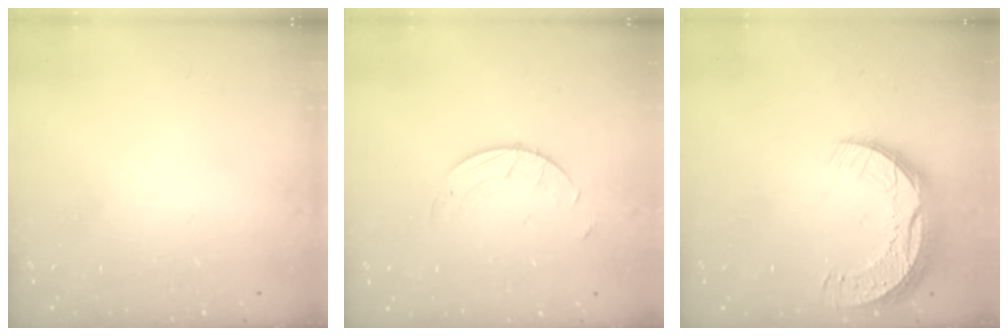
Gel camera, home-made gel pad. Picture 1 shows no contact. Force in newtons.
{"total": 2.6, "press": 2.6, "slide": 0.2}
{"total": 12.5, "press": 12.5, "slide": 0.7}